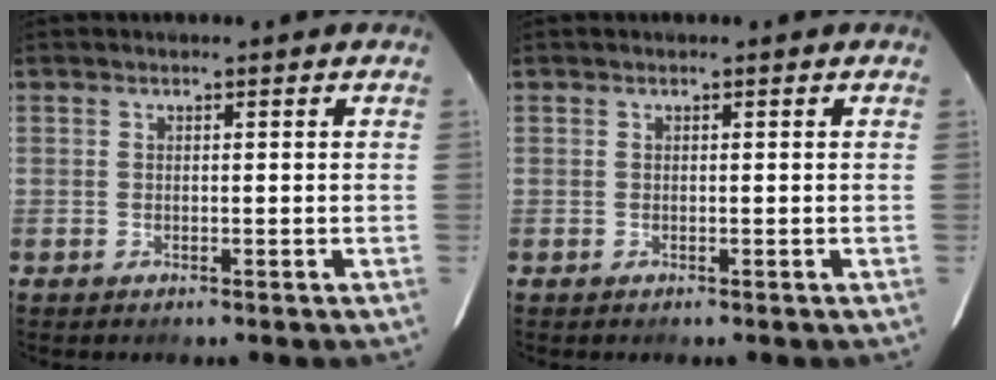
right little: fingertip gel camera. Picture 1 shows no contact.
{"total": 0.0}